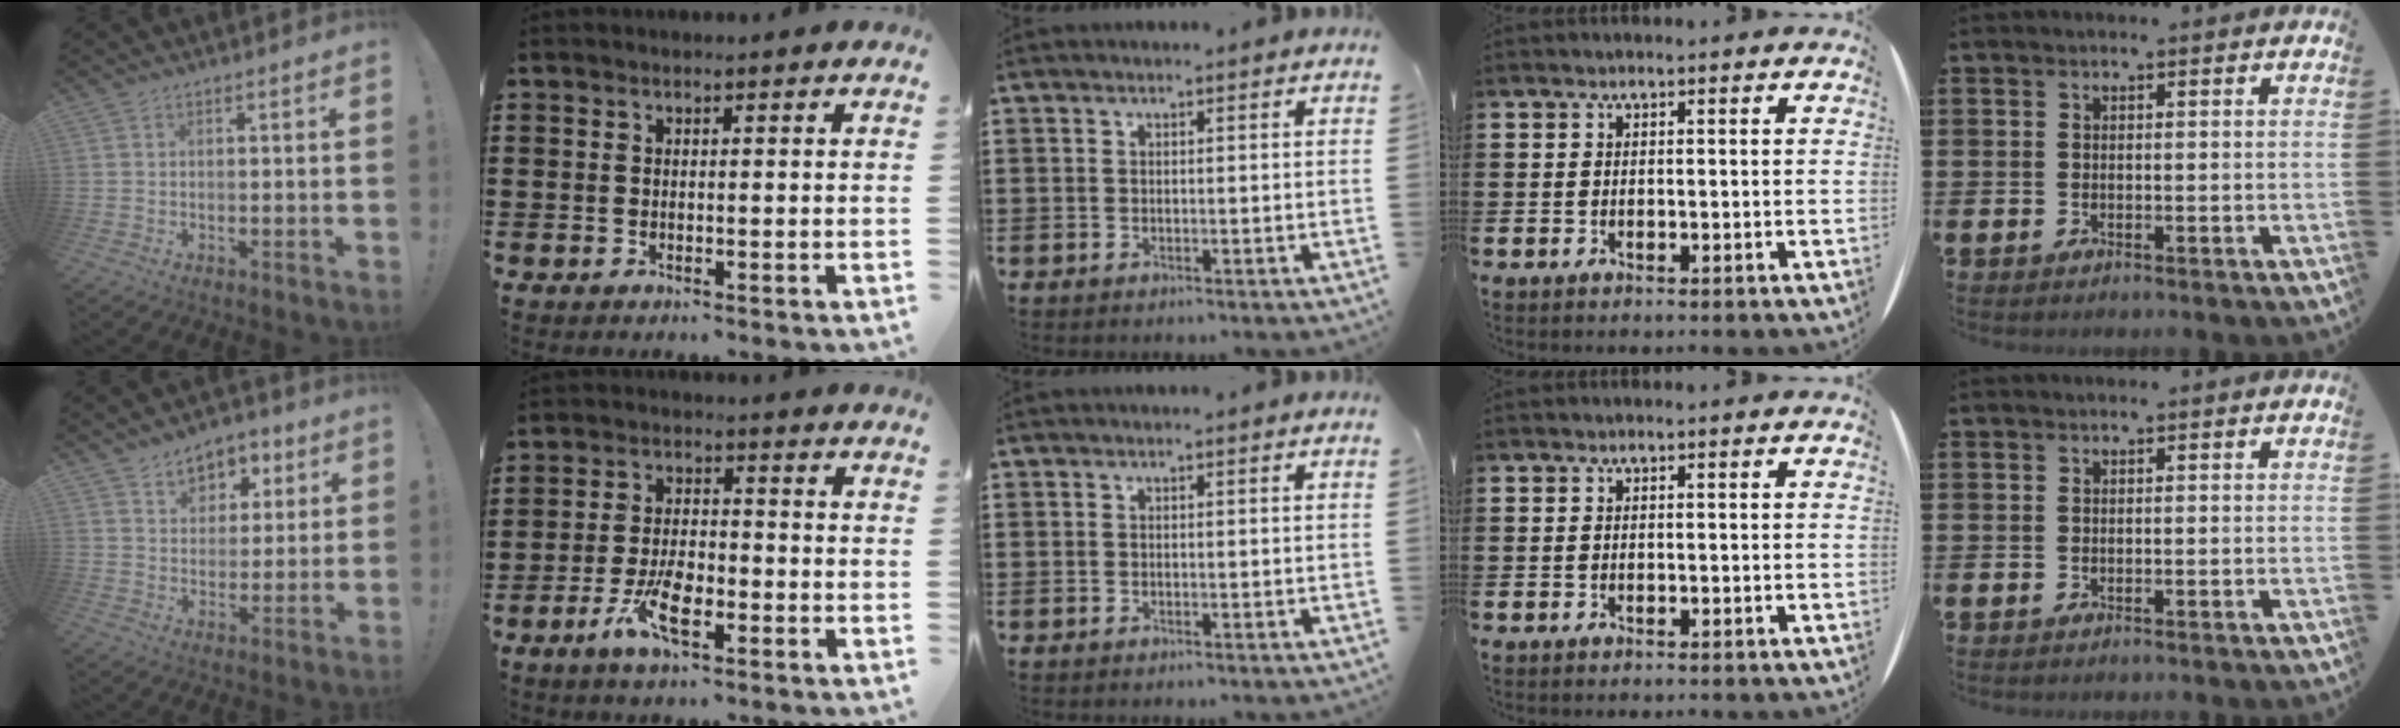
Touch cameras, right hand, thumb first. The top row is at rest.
{"thumb": {"total": 7.7, "force": [4.2, 6.1, 2.1], "torque": [-0.018, -0.032, 0.079]}, "index": {"total": 7.0, "force": [-3.4, 2.8, 5.5], "torque": [-0.120, -0.002, -0.066]}}